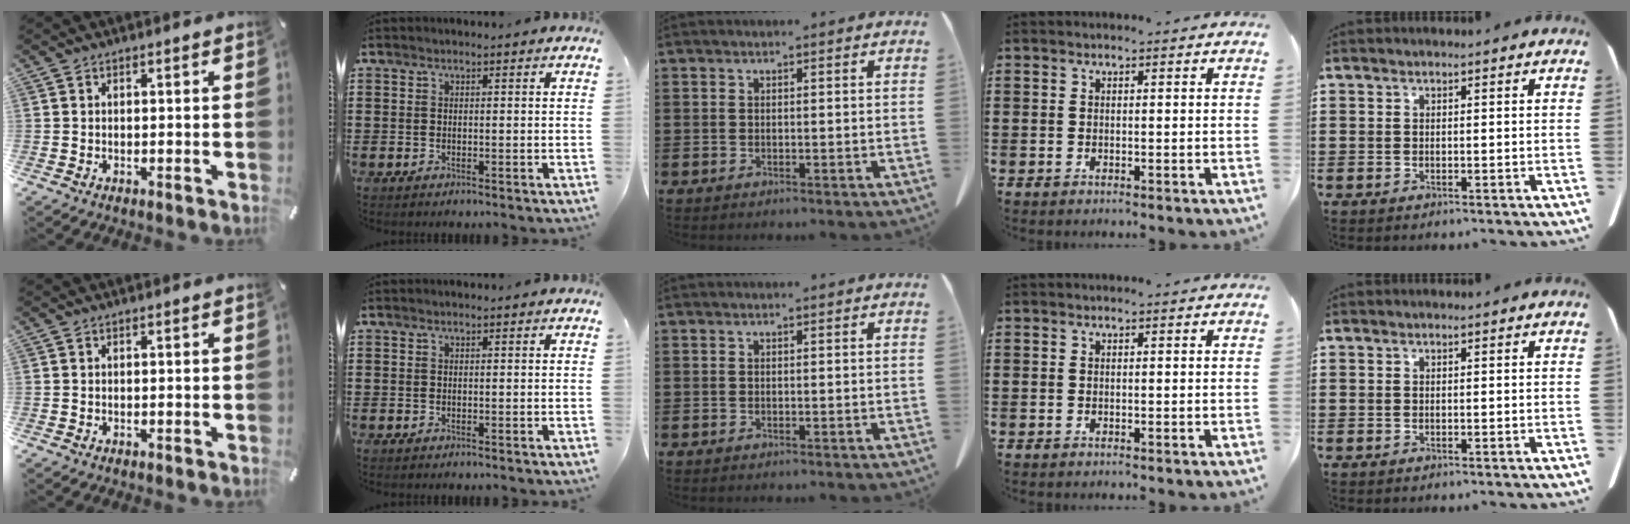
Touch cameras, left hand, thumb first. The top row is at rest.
{}